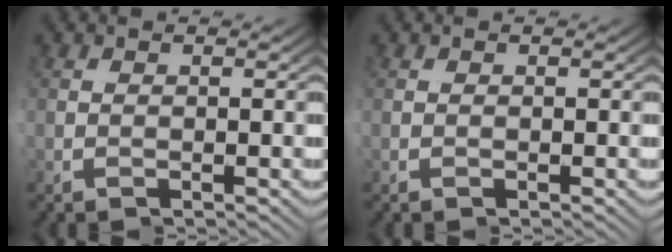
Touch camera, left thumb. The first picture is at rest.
{"total": 0.0}